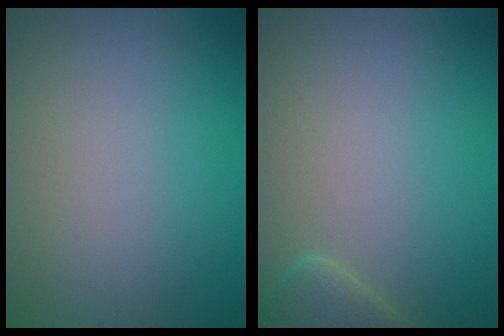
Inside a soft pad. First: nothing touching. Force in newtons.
{"total": 2.3, "press": 2.2, "slide": 0.4}